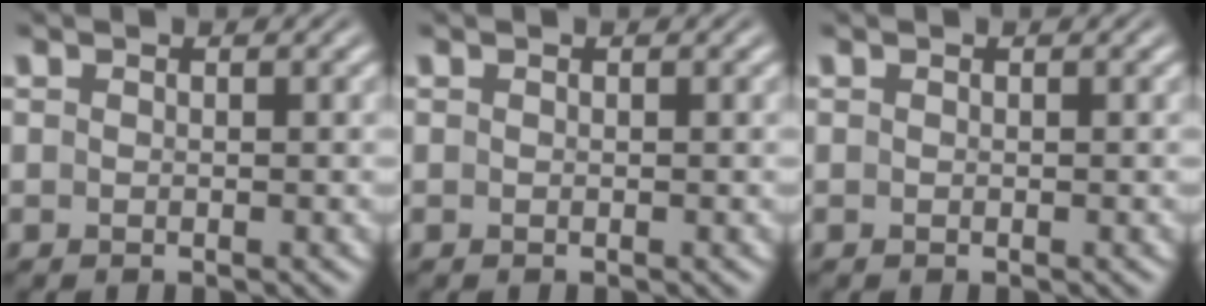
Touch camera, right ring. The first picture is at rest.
{"total": 0.0}
{"total": 0.0}